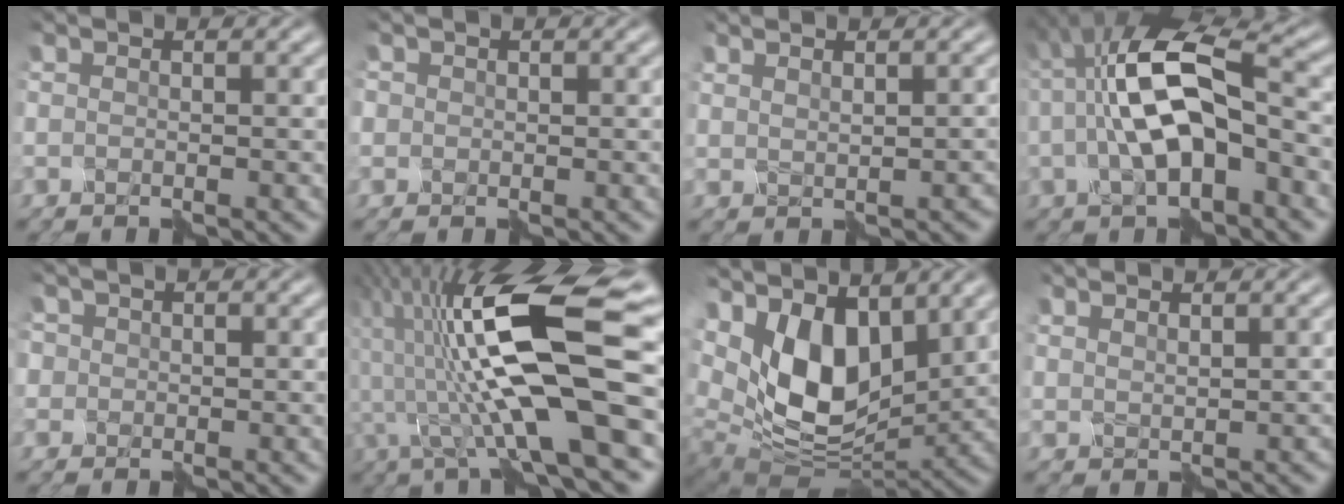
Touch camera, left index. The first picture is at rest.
{"total": 0.6, "force": [0.0, 0.5, -0.4], "torque": [0.012, 0.005, 0.006]}
{"total": 0.7, "force": [0.5, 0.5, 0.0], "torque": [0.002, 0.002, 0.024]}
{"total": 8.3, "force": [-0.6, 3.4, 7.5], "torque": [-0.140, 0.027, -0.009]}
{"total": 1.7, "force": [0.4, 1.6, -0.1], "torque": [0.017, 0.010, -0.007]}
{"total": 13.1, "force": [-0.3, 3.6, 12.6], "torque": [-0.227, 0.027, -0.004]}
{"total": 8.9, "force": [2.9, 5.1, 6.7], "torque": [-0.132, -0.013, 0.058]}
{"total": 0.9, "force": [0.8, 0.4, -0.2], "torque": [0.005, 0.002, 0.028]}